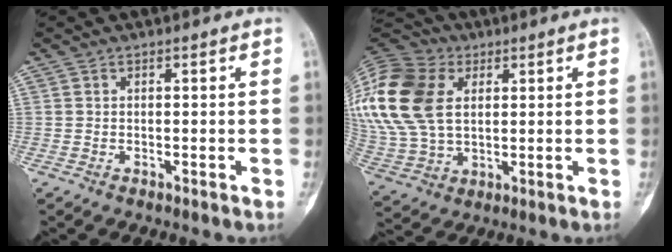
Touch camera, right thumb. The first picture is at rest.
{"total": 27.2, "force": [7.4, 19.4, 17.7], "torque": [-0.430, 0.037, 0.150]}